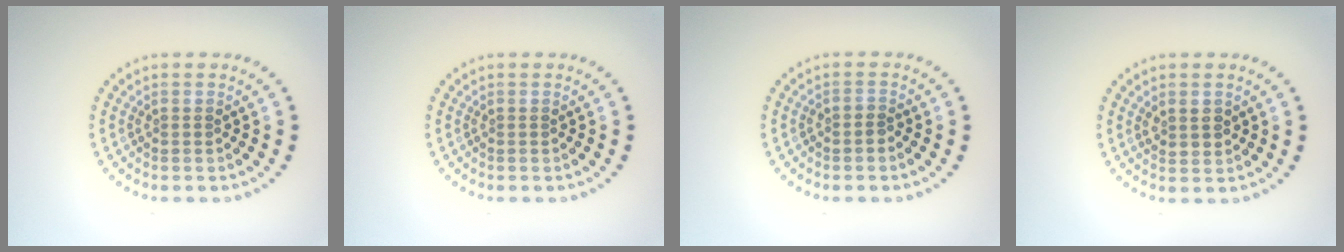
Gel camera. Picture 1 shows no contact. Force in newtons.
{"total": 0.0}
{"total": 0.7, "press": 0.4, "slide": 0.6}
{"total": 1.6, "press": 1.5, "slide": 0.6}